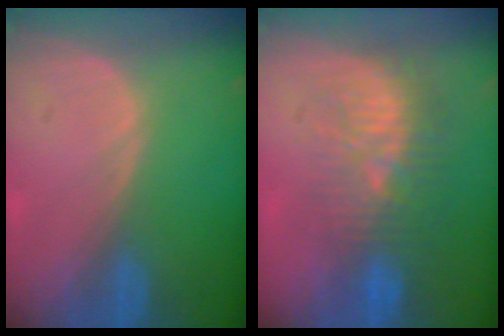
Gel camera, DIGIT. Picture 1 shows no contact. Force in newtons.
{"total": 9.6, "press": 8.9, "slide": 3.5}